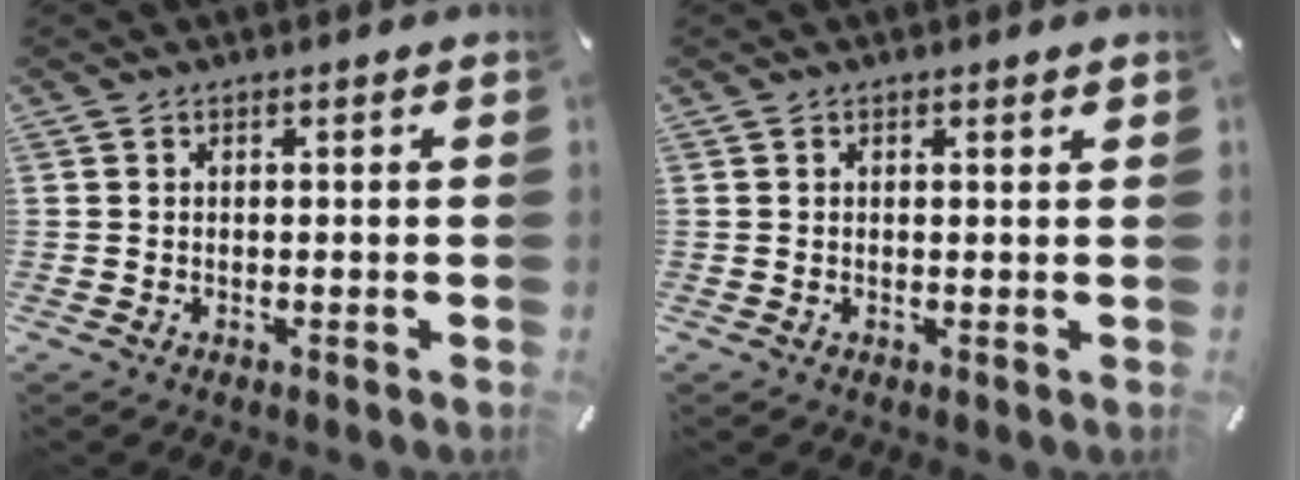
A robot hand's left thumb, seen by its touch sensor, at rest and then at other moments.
{"total": 0.5, "force": [0.4, 0.1, 0.3], "torque": [-0.007, 0.000, 0.007]}